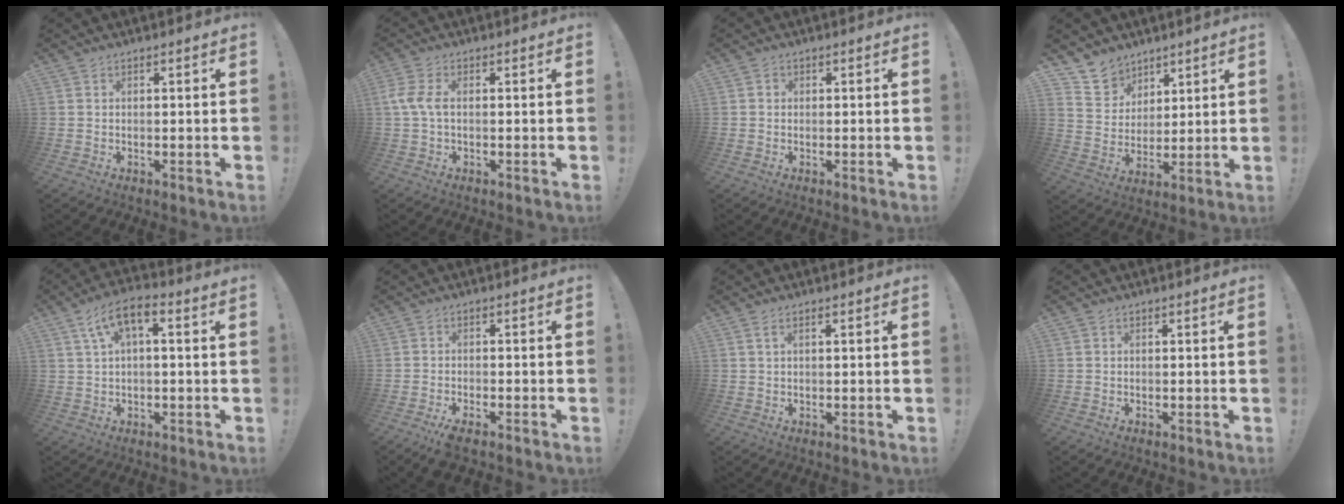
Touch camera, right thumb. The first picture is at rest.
{"total": 5.0, "force": [-0.2, 2.4, 4.4], "torque": [-0.101, 0.002, -0.005]}
{"total": 1.0, "force": [-0.1, 0.9, 0.4], "torque": [-0.006, 0.003, -0.001]}
{"total": 9.1, "force": [6.8, 6.0, 0.7], "torque": [-0.016, -0.063, 0.135]}
{"total": 7.8, "force": [2.3, 2.8, 6.9], "torque": [-0.130, 0.004, 0.046]}
{"total": 3.7, "force": [-3.0, 0.5, 2.1], "torque": [-0.042, 0.002, -0.052]}
{"total": 1.7, "force": [0.6, 0.4, 1.5], "torque": [-0.034, 0.002, 0.012]}
{"total": 1.0, "force": [0.0, 1.0, -0.1], "torque": [0.010, -0.003, -0.001]}